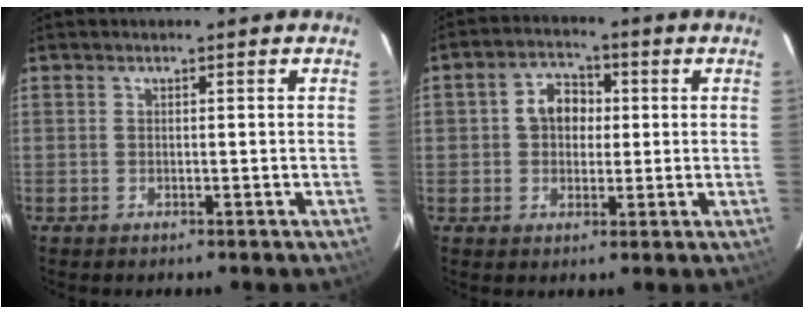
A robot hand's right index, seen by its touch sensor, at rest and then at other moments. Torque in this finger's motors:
{"motor_torque": [0.18, 0.00, 0.31, 0.06]}